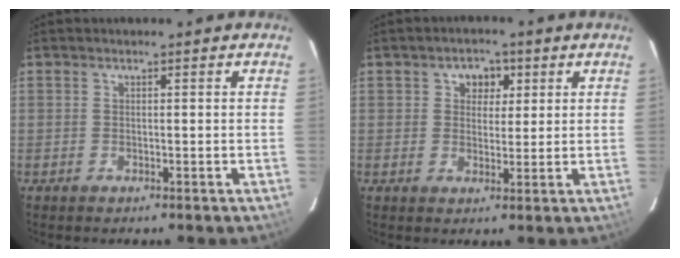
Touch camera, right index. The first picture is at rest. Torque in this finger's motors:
{"motor_torque": [0.06, -0.04, 0.06, 0.02]}